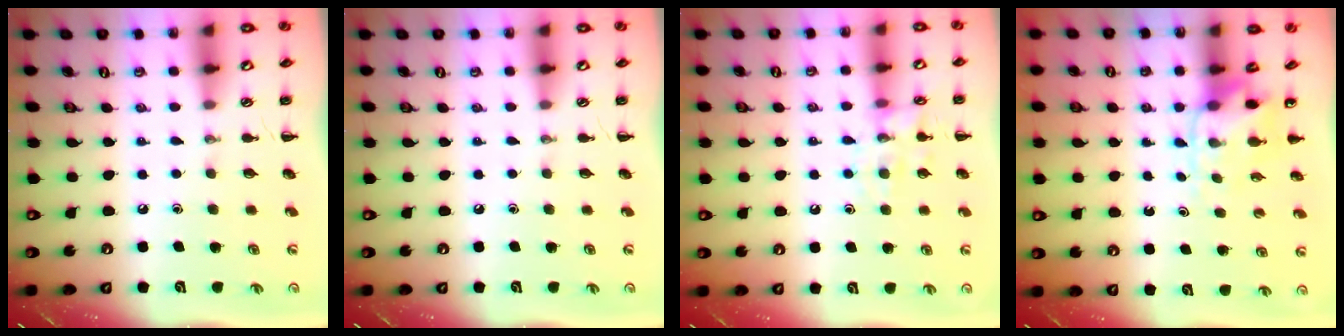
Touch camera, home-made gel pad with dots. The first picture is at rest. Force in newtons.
{"total": 0.0}
{"total": 10.8, "press": 10.7, "slide": 0.6}
{"total": 4.6, "press": 4.6, "slide": 0.5}